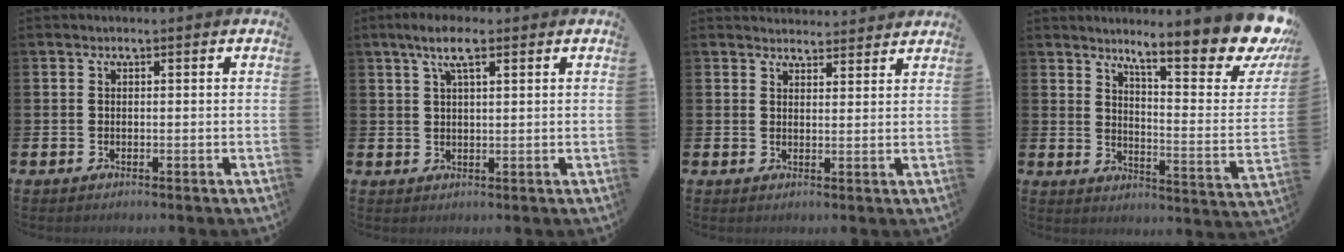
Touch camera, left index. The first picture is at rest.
{"total": 4.9, "force": [2.7, 1.6, 3.8], "torque": [-0.070, 0.004, 0.044]}
{"total": 3.0, "force": [3.0, 0.6, -0.2], "torque": [0.006, -0.019, 0.052]}
{"total": 12.3, "force": [9.9, 2.2, 6.9], "torque": [-0.107, -0.085, 0.157]}